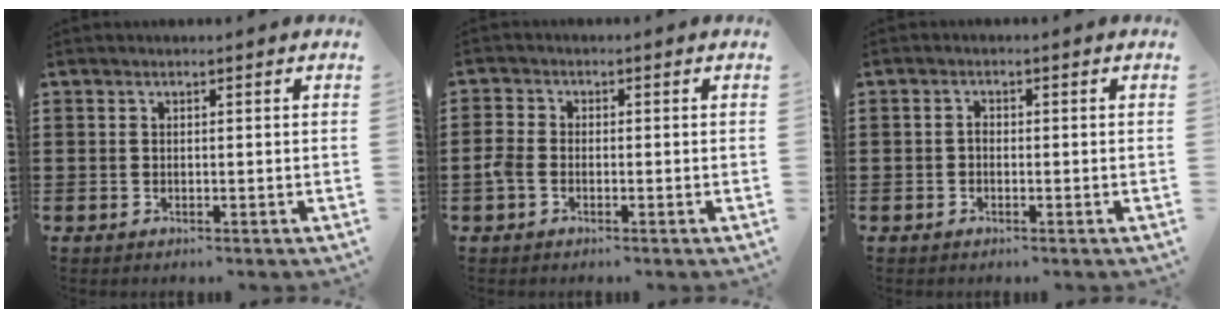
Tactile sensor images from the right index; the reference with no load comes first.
{"total": 2.3, "force": [-1.1, 1.5, 1.4], "torque": [-0.050, -0.006, -0.027]}
{"total": 1.1, "force": [-0.5, 0.6, 0.7], "torque": [-0.016, 0.000, -0.009]}